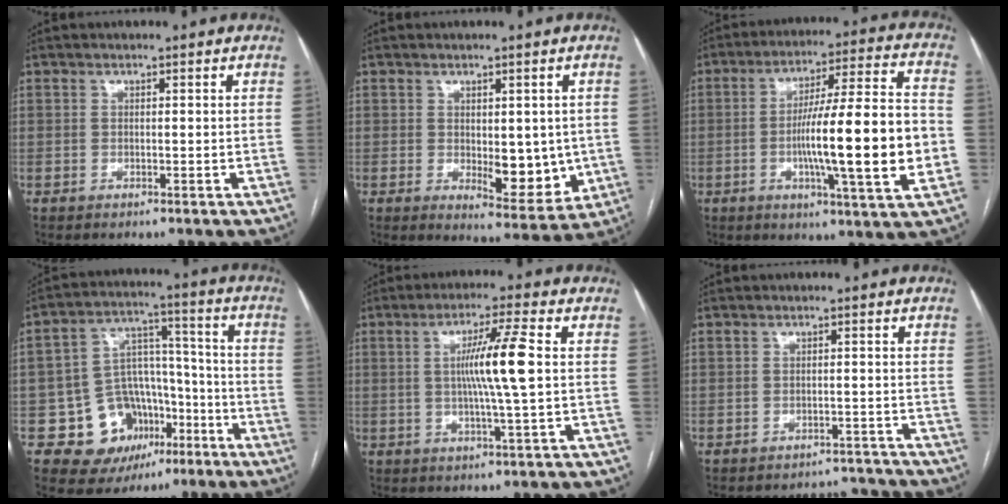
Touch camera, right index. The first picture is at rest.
{"total": 8.1, "force": [-0.5, 3.7, 7.2], "torque": [-0.088, -0.016, 0.007]}
{"total": 19.1, "force": [-3.1, 0.8, 18.8], "torque": [-0.291, 0.006, -0.047]}
{"total": 13.1, "force": [-5.7, 10.5, 5.4], "torque": [-0.078, 0.050, -0.074]}
{"total": 8.6, "force": [0.7, -0.8, 8.5], "torque": [-0.153, 0.000, 0.012]}
{"total": 4.3, "force": [-4.0, 0.9, -1.2], "torque": [0.020, 0.016, -0.047]}